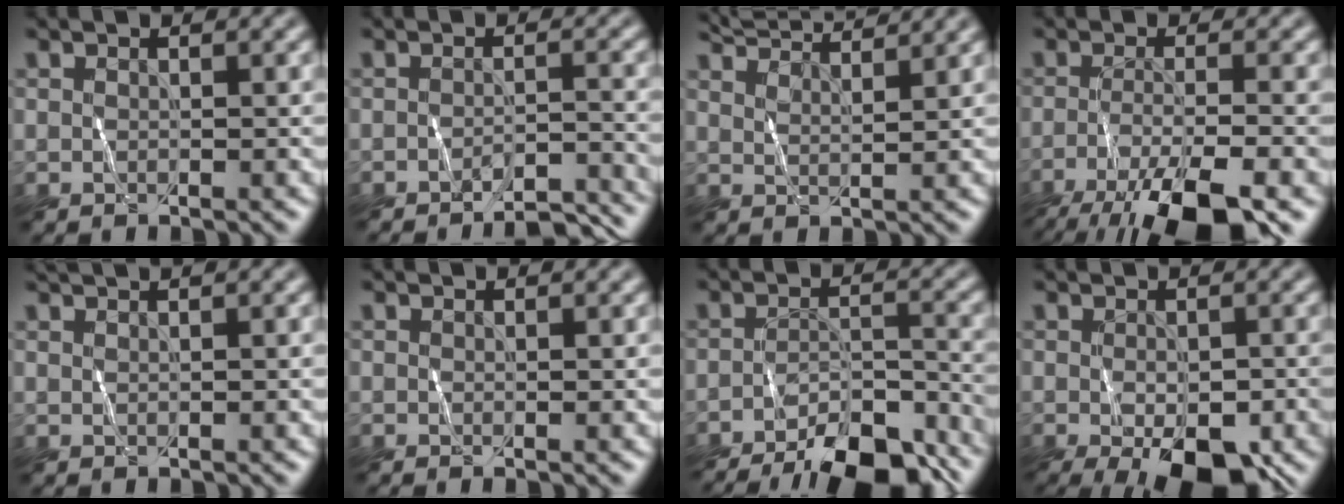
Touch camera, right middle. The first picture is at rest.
{"total": 3.0, "force": [-2.9, 0.1, 0.9], "torque": [-0.012, 0.007, -0.040]}
{"total": 6.1, "force": [5.6, 0.9, 2.4], "torque": [-0.038, 0.027, 0.065]}
{"total": 9.1, "force": [-5.6, 1.9, 6.9], "torque": [-0.109, -0.006, -0.102]}
{"total": 1.2, "force": [1.1, -0.1, 0.4], "torque": [-0.013, 0.005, 0.016]}
{"total": 0.8, "force": [0.7, 0.1, 0.2], "torque": [-0.003, -0.004, 0.002]}
{"total": 9.6, "force": [-7.9, 2.5, 4.9], "torque": [-0.064, -0.004, -0.122]}
{"total": 9.0, "force": [-3.9, 4.2, 7.0], "torque": [-0.103, -0.021, -0.048]}